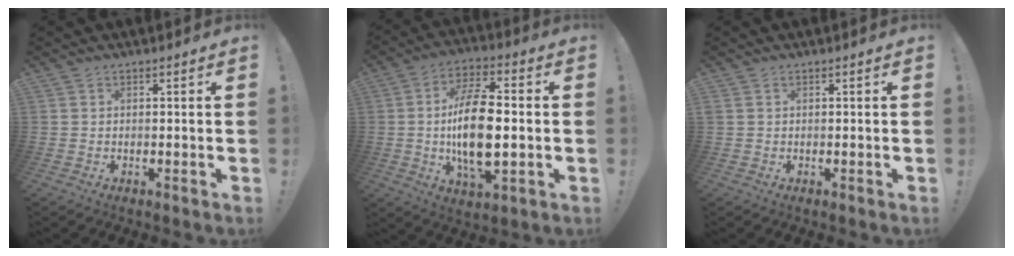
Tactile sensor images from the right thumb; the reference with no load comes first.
{"total": 17.3, "force": [-1.1, 8.2, 15.2], "torque": [-0.290, 0.000, -0.023]}
{"total": 0.0}